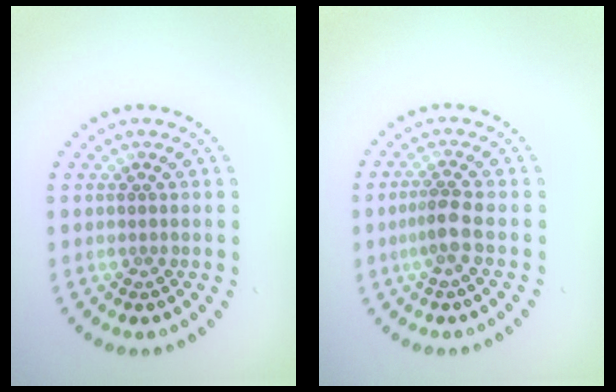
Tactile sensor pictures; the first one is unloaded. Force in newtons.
{"total": 1.9, "press": 1.6, "slide": 1.1}